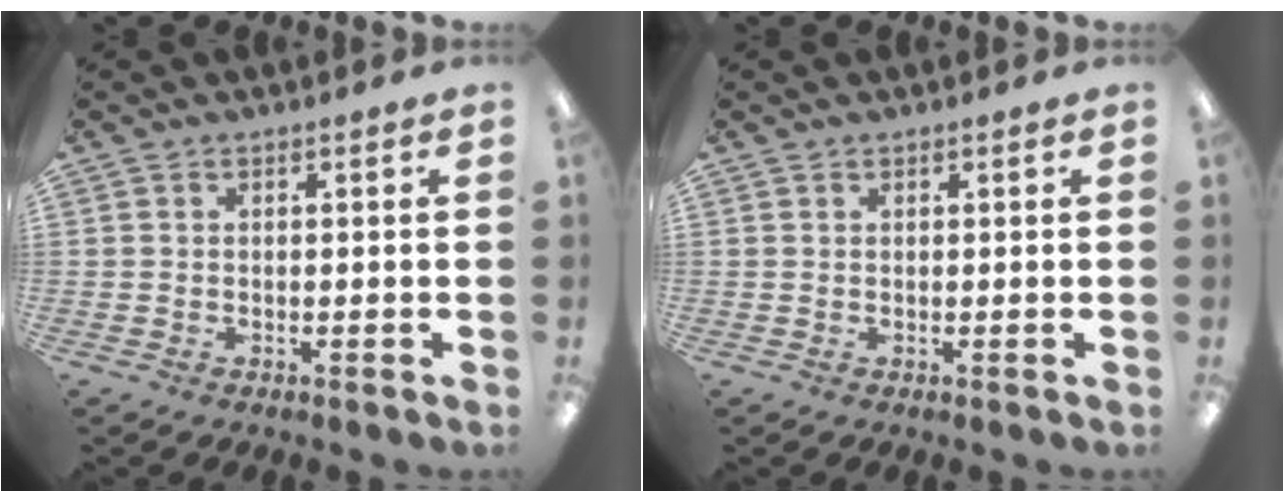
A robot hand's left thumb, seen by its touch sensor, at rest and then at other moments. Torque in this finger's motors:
{"motor_torque": [-0.10, -0.14, -0.53, -0.08, -0.02]}